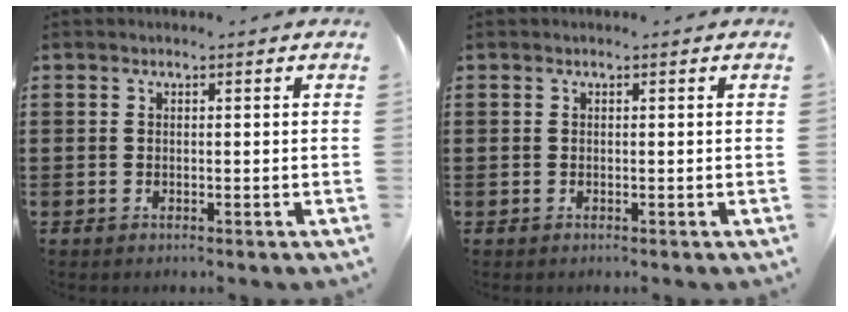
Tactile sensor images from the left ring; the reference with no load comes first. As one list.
[{"total": 0.0}]